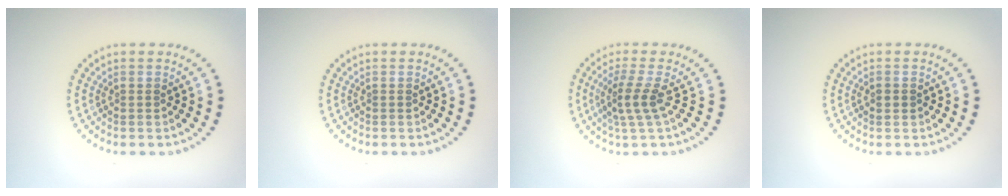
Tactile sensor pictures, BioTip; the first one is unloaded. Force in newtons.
{"total": 0.0}
{"total": 2.5, "press": 1.9, "slide": 1.7}
{"total": 1.1, "press": 1.1, "slide": 0.1}